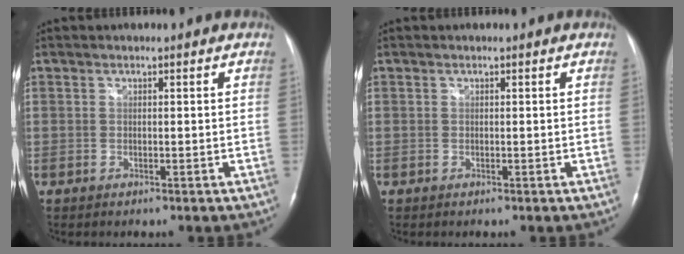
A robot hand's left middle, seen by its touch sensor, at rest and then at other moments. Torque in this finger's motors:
{"motor_torque": [0.00, 0.00, 0.01, 0.00]}